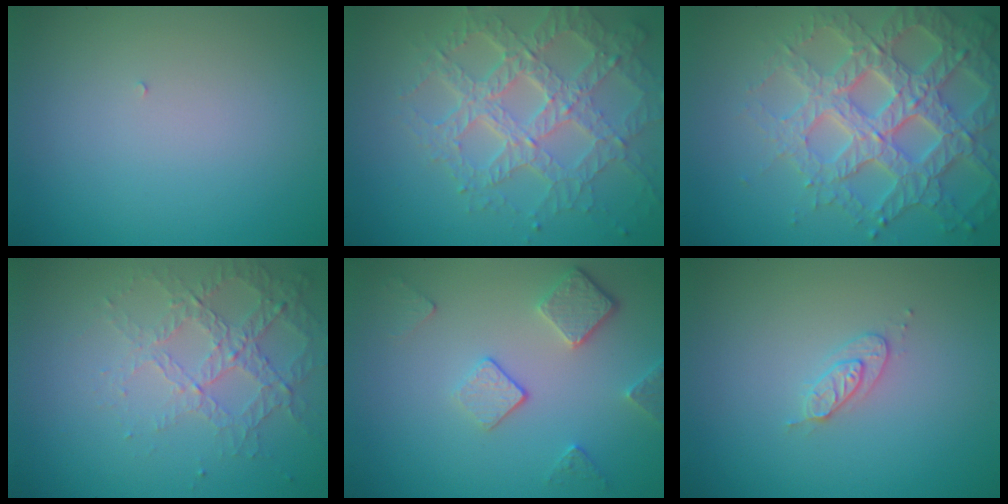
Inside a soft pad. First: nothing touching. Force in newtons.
{"total": 7.0, "press": 5.0, "slide": 4.9}
{"total": 7.0, "press": 6.8, "slide": 1.7}
{"total": 4.2, "press": 2.9, "slide": 3.1}
{"total": 3.5, "press": 2.8, "slide": 2.2}
{"total": 1.7, "press": 1.6, "slide": 0.2}